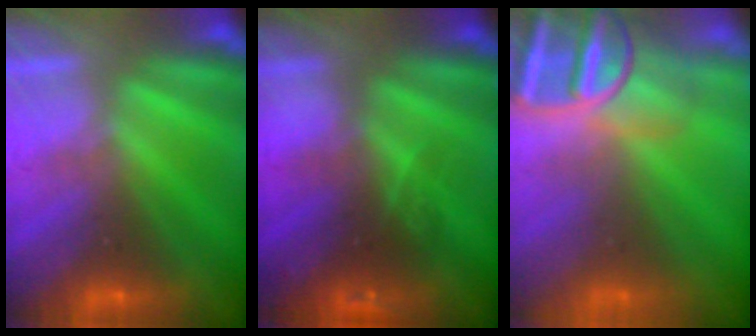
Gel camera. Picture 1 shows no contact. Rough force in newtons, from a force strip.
{"total": 2.9}
{"total": 9.4}